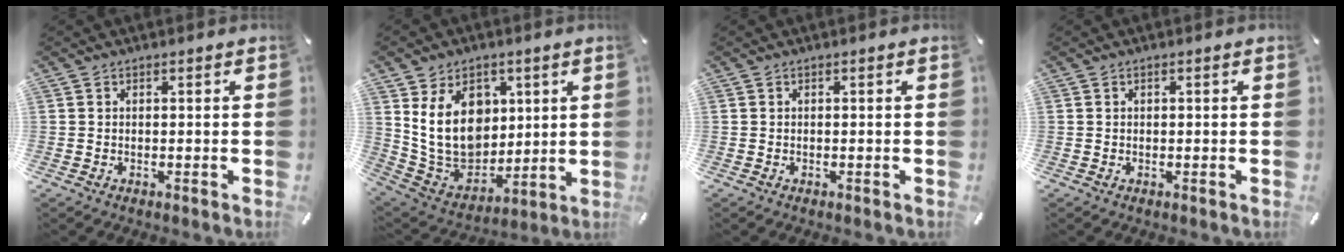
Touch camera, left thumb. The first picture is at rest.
{"total": 16.5, "force": [4.6, 13.0, 8.9], "torque": [-0.179, -0.020, 0.091]}
{"total": 0.0}
{"total": 0.0}